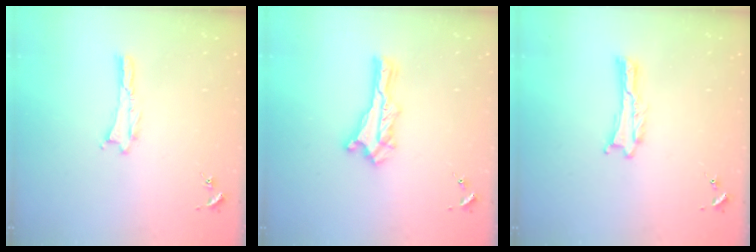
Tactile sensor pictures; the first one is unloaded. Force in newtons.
{"total": 0.6, "press": 0.5, "slide": 0.2}
{"total": 0.0}